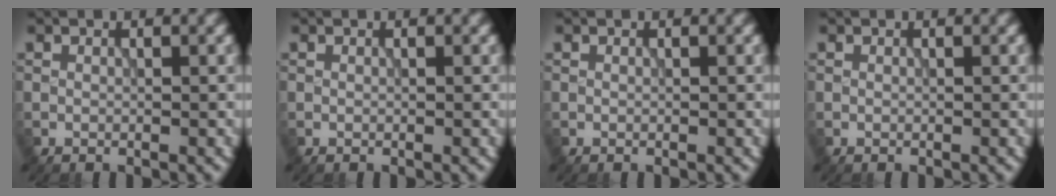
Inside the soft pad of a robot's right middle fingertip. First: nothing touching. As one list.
[{"total": 0.0}, {"total": 0.0}, {"total": 0.0}]